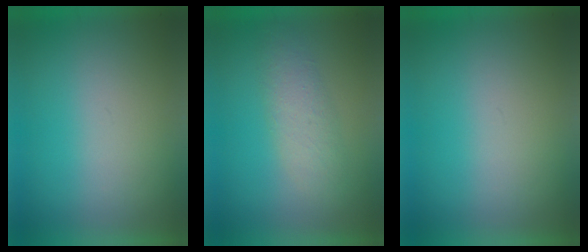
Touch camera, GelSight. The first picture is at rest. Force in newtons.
{"total": 1.8}
{"total": 0.0}